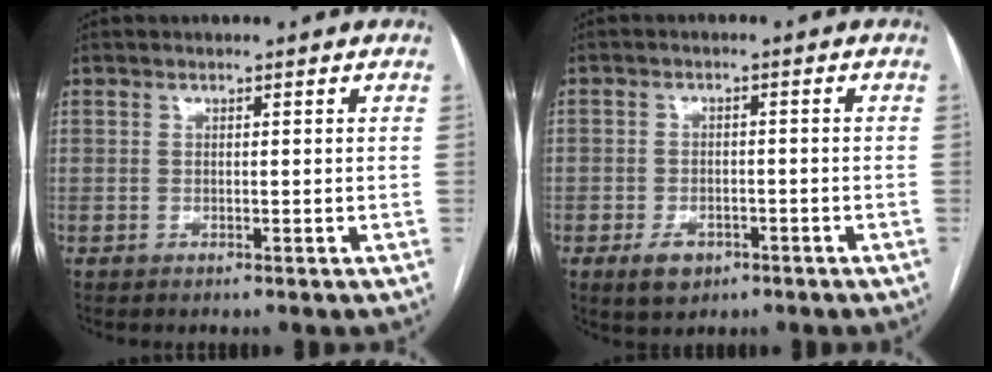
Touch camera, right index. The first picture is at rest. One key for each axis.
{"total": 4.2, "fx": -2.3, "fy": 2.9, "fz": 2.0, "tx": -0.031, "ty": 0.002, "tz": -0.027}